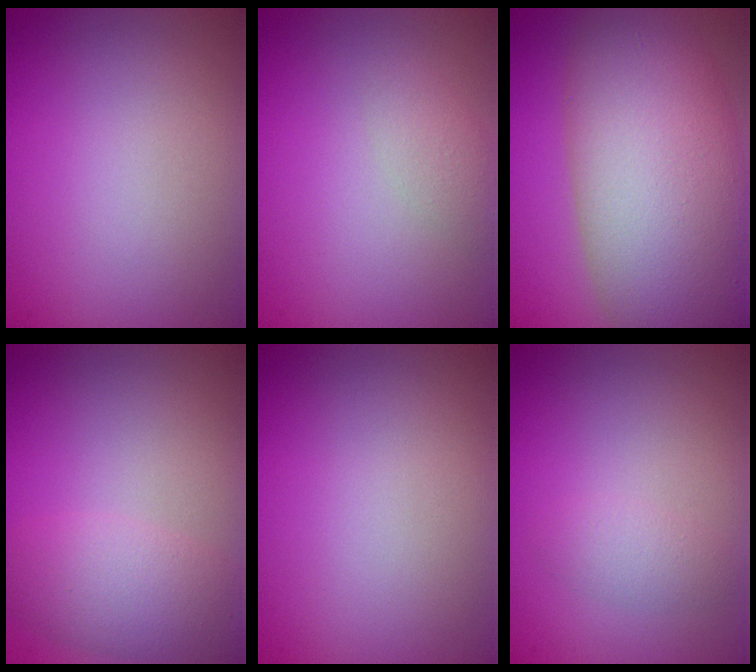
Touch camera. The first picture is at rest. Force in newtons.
{"total": 1.4, "press": 1.4, "slide": 0.1}
{"total": 13.0, "press": 13.0, "slide": 0.4}
{"total": 3.9, "press": 3.9, "slide": 0.3}
{"total": 0.0}
{"total": 1.5, "press": 1.5, "slide": 0.1}